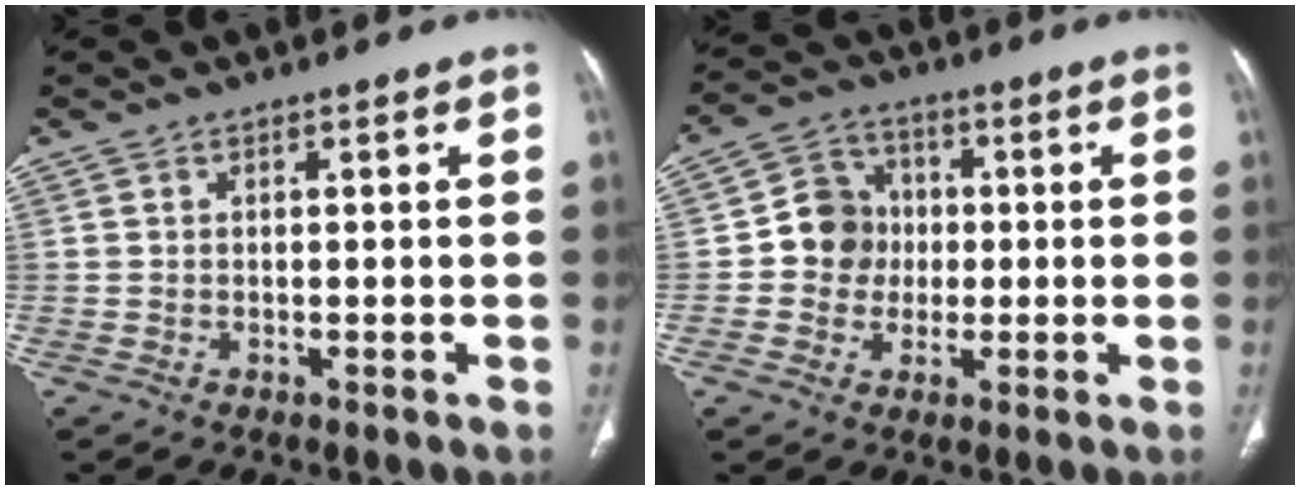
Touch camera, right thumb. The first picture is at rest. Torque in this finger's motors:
{"motor_torque": [-0.30, 0.15, 0.54, -0.38, 0.01]}